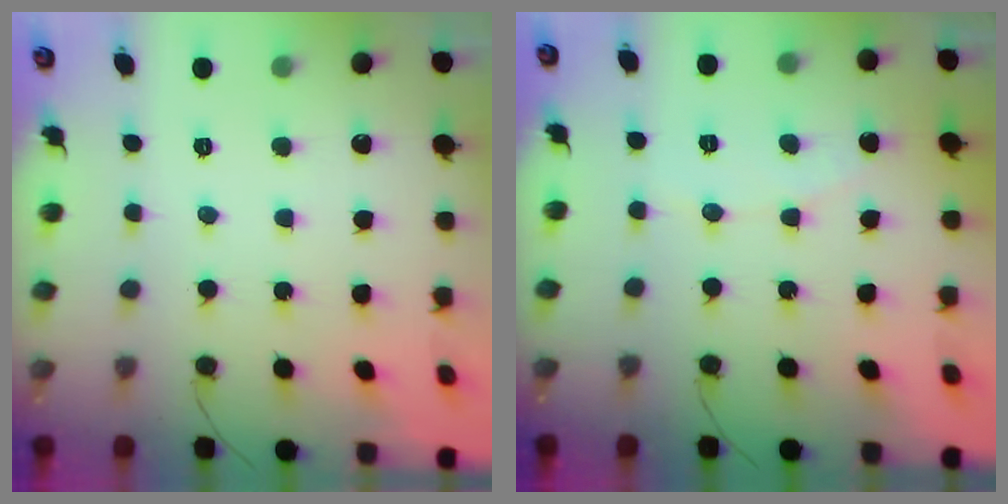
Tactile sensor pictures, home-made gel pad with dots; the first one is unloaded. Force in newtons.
{"total": 2.8, "press": 2.8, "slide": 0.3}